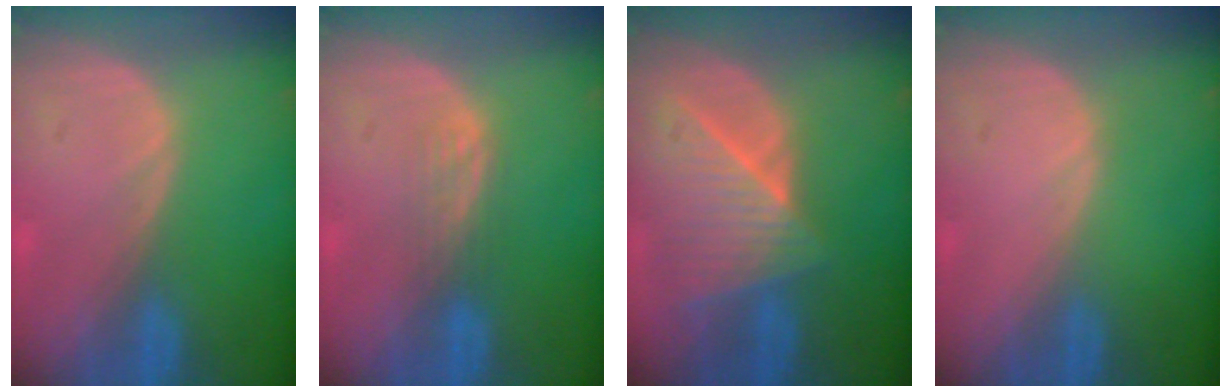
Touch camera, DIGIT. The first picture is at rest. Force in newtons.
{"total": 2.4, "press": 2.3, "slide": 0.4}
{"total": 8.3, "press": 7.6, "slide": 3.5}
{"total": 0.0}